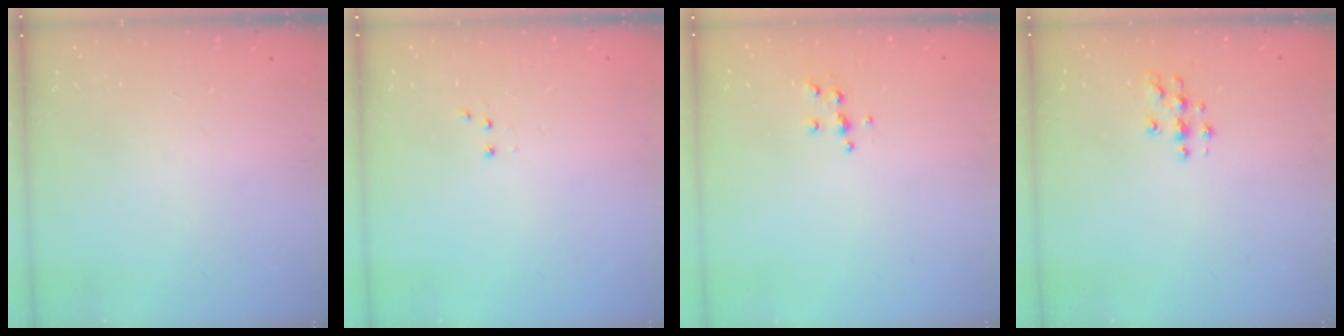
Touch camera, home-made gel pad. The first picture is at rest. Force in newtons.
{"total": 3.0, "press": 2.9, "slide": 0.7}
{"total": 5.5, "press": 5.5, "slide": 0.5}
{"total": 4.5, "press": 4.4, "slide": 0.4}